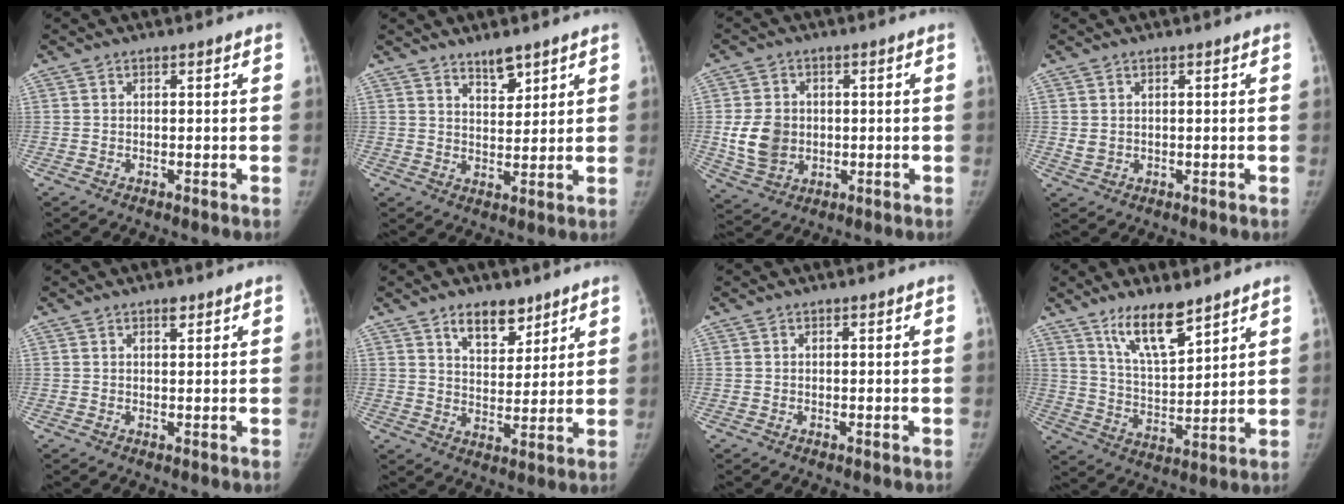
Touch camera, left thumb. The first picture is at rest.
{"total": 4.8, "force": [3.7, 1.8, 2.5], "torque": [-0.025, -0.031, 0.065]}
{"total": 8.6, "force": [-0.1, 7.0, 5.0], "torque": [-0.077, -0.003, 0.008]}
{"total": 1.9, "force": [0.3, 1.6, 1.0], "torque": [-0.013, -0.005, 0.014]}
{"total": 1.6, "force": [1.0, 0.7, 0.9], "torque": [-0.006, -0.005, 0.015]}
{"total": 8.3, "force": [5.6, 4.4, 4.2], "torque": [-0.035, -0.038, 0.096]}
{"total": 0.0}
{"total": 11.3, "force": [8.0, 3.4, 7.2], "torque": [-0.112, -0.058, 0.155]}